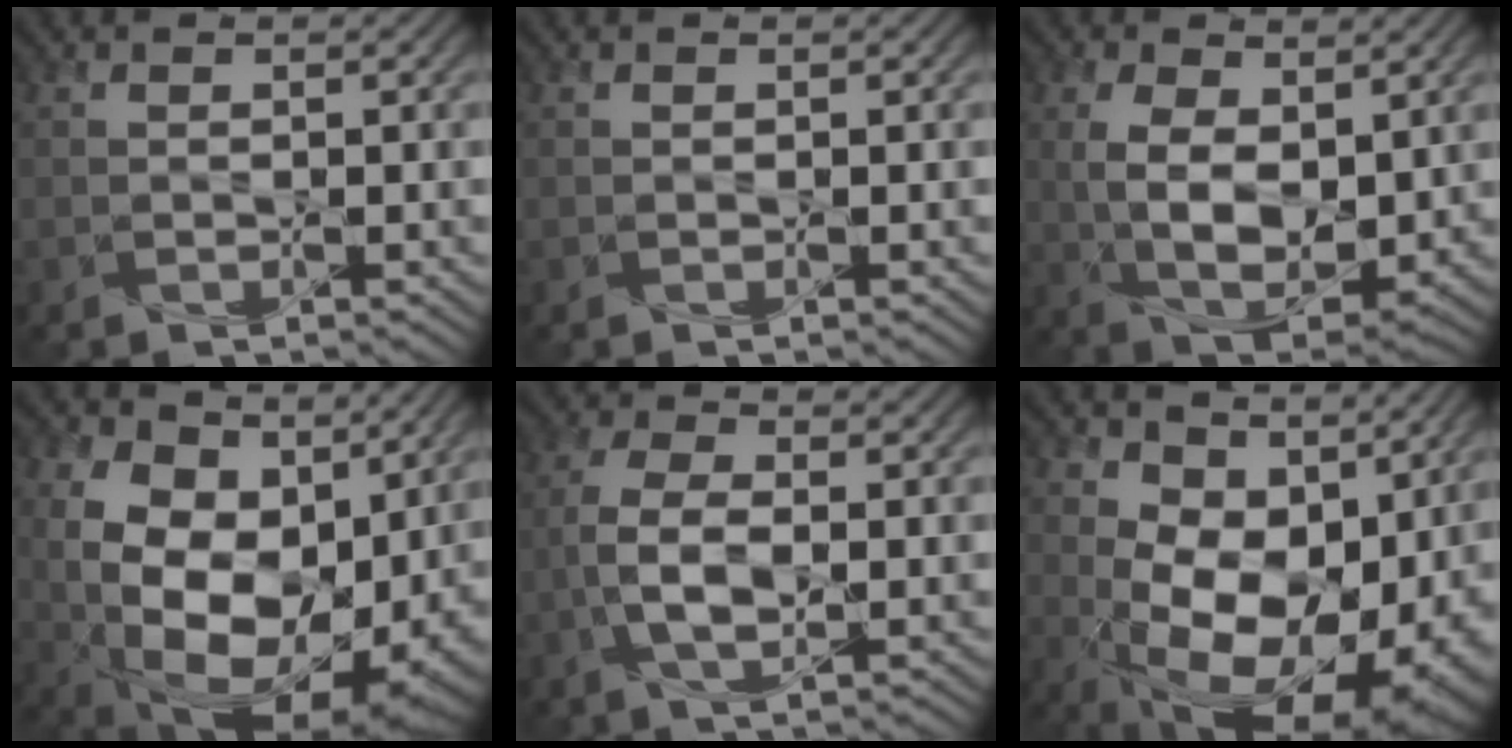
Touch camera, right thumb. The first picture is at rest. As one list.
[{"total": 0.0}, {"total": 8.9, "force": [1.4, 5.1, 7.1], "torque": [-0.157, -0.012, 0.025]}, {"total": 18.9, "force": [1.4, 13.7, 12.9], "torque": [-0.210, -0.016, 0.053]}, {"total": 5.6, "force": [-1.3, 2.8, 4.7], "torque": [-0.113, 0.001, -0.031]}, {"total": 15.9, "force": [0.9, 10.2, 12.1], "torque": [-0.173, -0.023, 0.041]}]